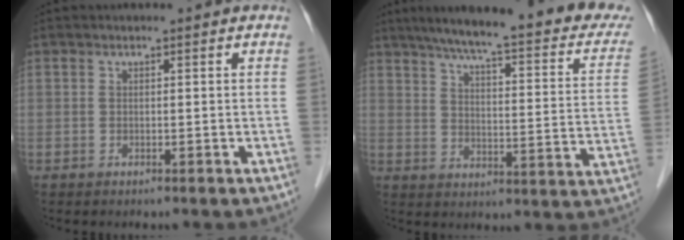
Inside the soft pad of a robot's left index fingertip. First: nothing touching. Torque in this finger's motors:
{"motor_torque": [-0.01, -0.54, 0.55, 0.14]}